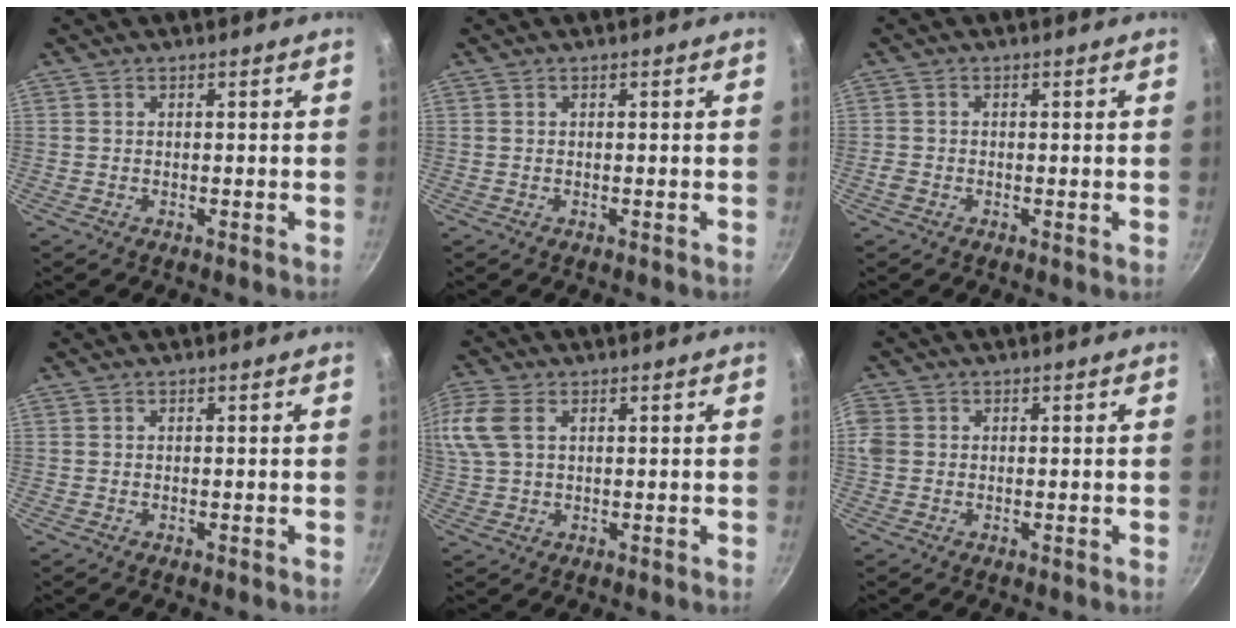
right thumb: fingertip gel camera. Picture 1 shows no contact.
{"total": 0.0}
{"total": 1.3, "force": [-0.5, 1.0, 0.7], "torque": [-0.016, 0.003, -0.014]}
{"total": 0.0}
{"total": 8.7, "force": [2.8, 5.4, 6.2], "torque": [-0.147, 0.016, 0.052]}
{"total": 4.0, "force": [0.2, 3.5, 2.0], "torque": [-0.042, 0.005, -0.003]}